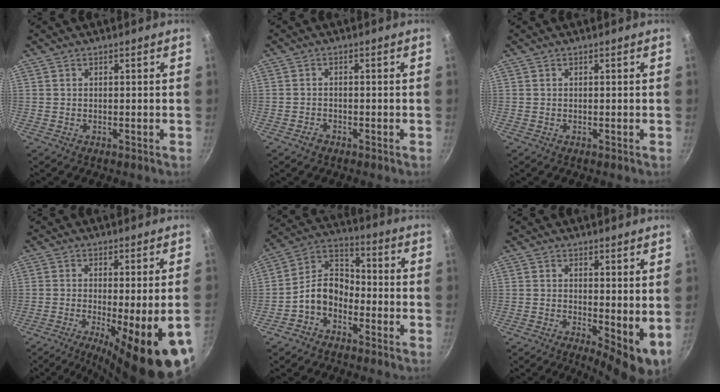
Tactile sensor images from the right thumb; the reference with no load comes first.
{"total": 1.6, "force": [-1.2, 0.9, 0.6], "torque": [-0.013, 0.012, -0.022]}
{"total": 0.0}
{"total": 17.1, "force": [-6.0, 3.3, 15.6], "torque": [-0.229, -0.016, -0.076]}
{"total": 8.8, "force": [-3.9, 6.2, 5.0], "torque": [-0.072, 0.058, -0.092]}
{"total": 7.2, "force": [0.4, 2.7, 6.6], "torque": [-0.085, -0.015, 0.010]}